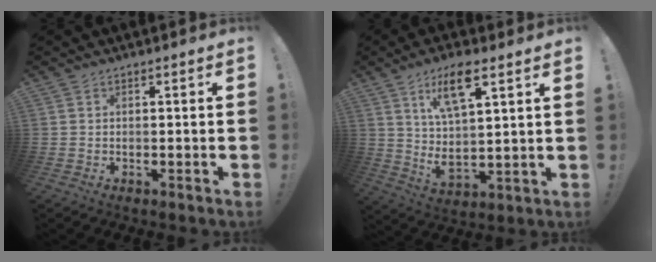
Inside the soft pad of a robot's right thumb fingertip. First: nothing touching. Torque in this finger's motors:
{"motor_torque": [-0.87, 1.50, 1.40, 0.54, 0.45]}